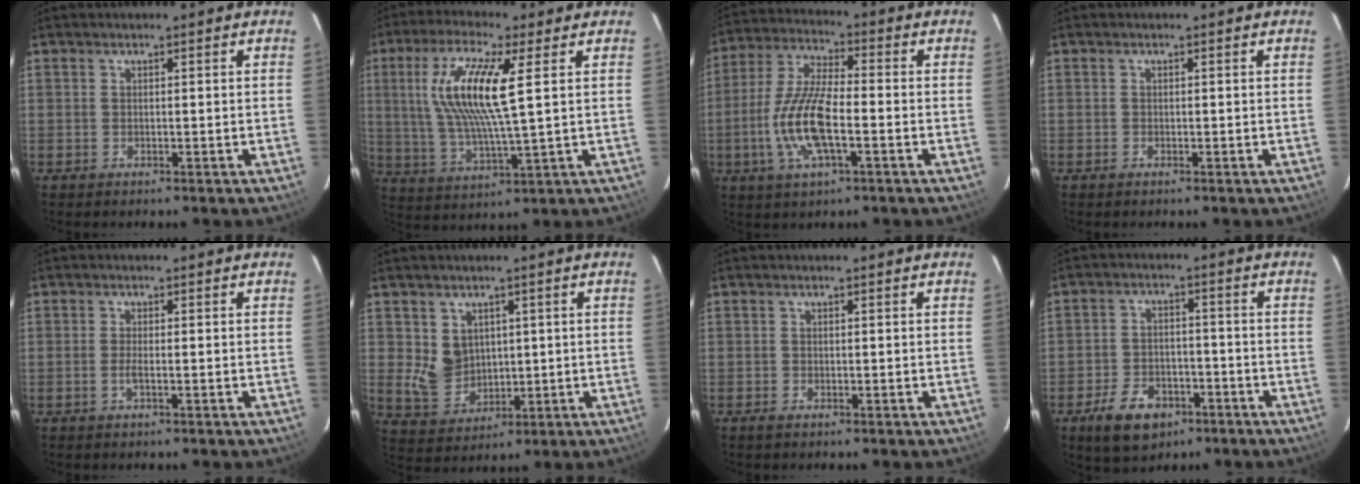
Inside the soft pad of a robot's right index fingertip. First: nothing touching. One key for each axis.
{"total": 13.9, "fx": 3.5, "fy": 2.0, "fz": 13.3, "tx": -0.260, "ty": 0.002, "tz": 0.070}
{"total": 12.8, "fx": -3.4, "fy": 3.8, "fz": 11.7, "tx": -0.249, "ty": -0.002, "tz": -0.070}
{"total": 0.0}
{"total": 1.6, "fx": -0.6, "fy": 0.0, "fz": 1.4, "tx": -0.030, "ty": -0.001, "tz": -0.012}
{"total": 6.5, "fx": 1.4, "fy": 5.7, "fz": 2.8, "tx": -0.057, "ty": 0.000, "tz": 0.046}
{"total": 0.8, "fx": -0.6, "fy": 0.3, "fz": 0.4, "tx": -0.009, "ty": -0.003, "tz": -0.013}
{"total": 9.8, "fx": -5.7, "fy": 6.3, "fz": 4.9, "tx": -0.118, "ty": 0.010, "tz": -0.083}